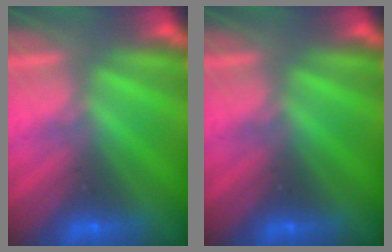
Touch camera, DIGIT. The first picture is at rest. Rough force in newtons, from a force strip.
{"total": 0.0}